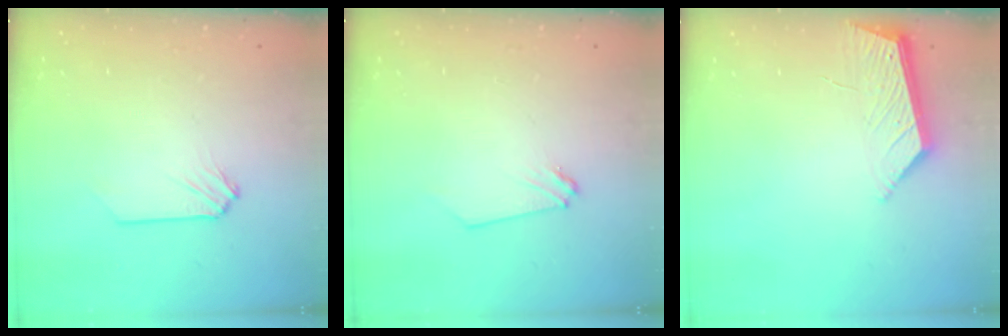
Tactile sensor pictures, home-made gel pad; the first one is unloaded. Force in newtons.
{"total": 0.0}
{"total": 5.4, "press": 5.4, "slide": 0.5}